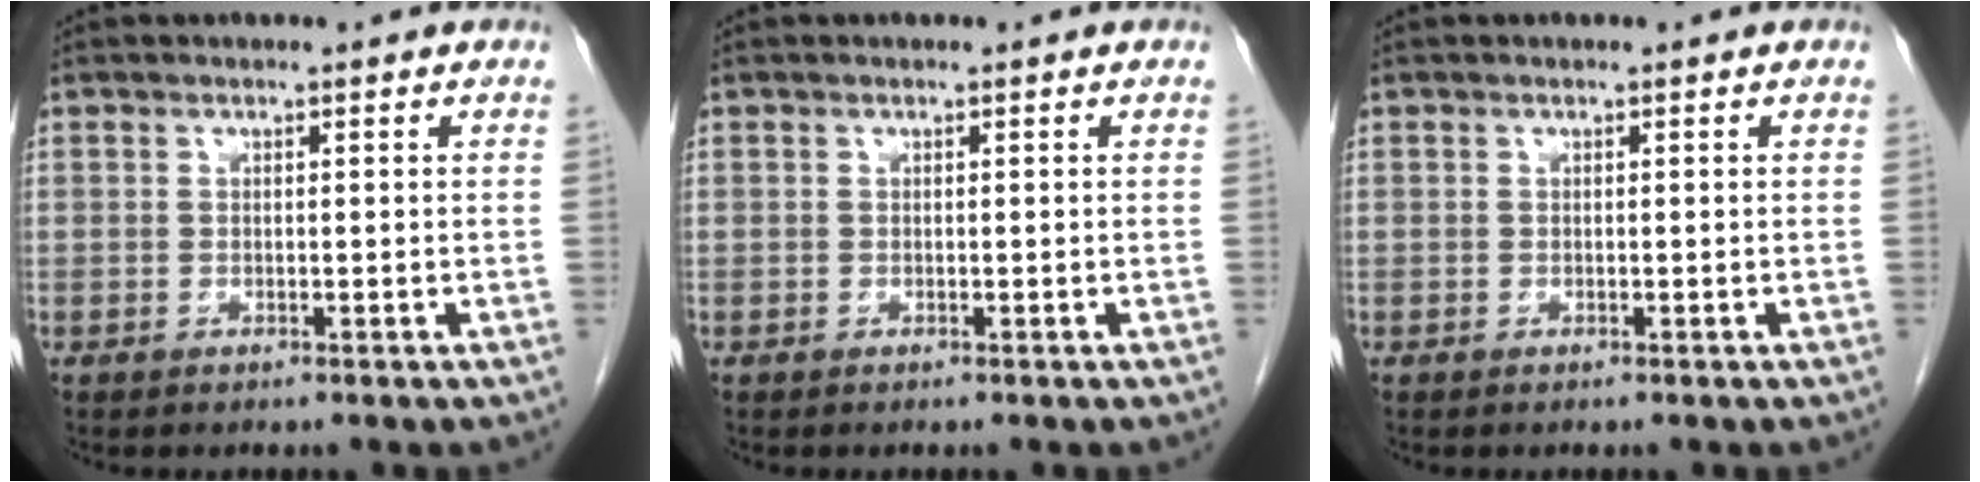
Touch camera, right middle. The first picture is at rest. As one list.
[{"total": 0.0}, {"total": 0.0}]